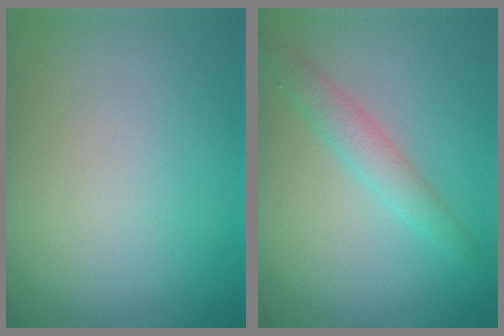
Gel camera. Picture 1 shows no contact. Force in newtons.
{"total": 2.4, "press": 2.4, "slide": 0.1}